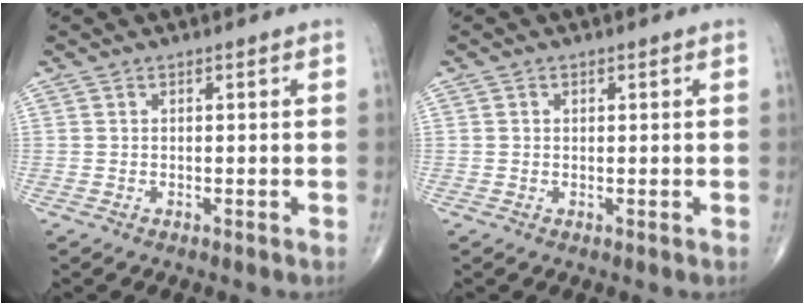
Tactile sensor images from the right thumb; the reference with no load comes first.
{"total": 0.7, "force": [0.1, 0.6, 0.2], "torque": [-0.001, 0.000, 0.001]}